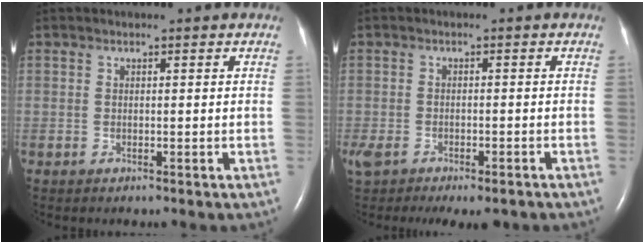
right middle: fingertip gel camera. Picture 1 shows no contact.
{"total": 11.6, "force": [-8.0, 5.1, 6.6], "torque": [-0.153, -0.011, -0.107]}